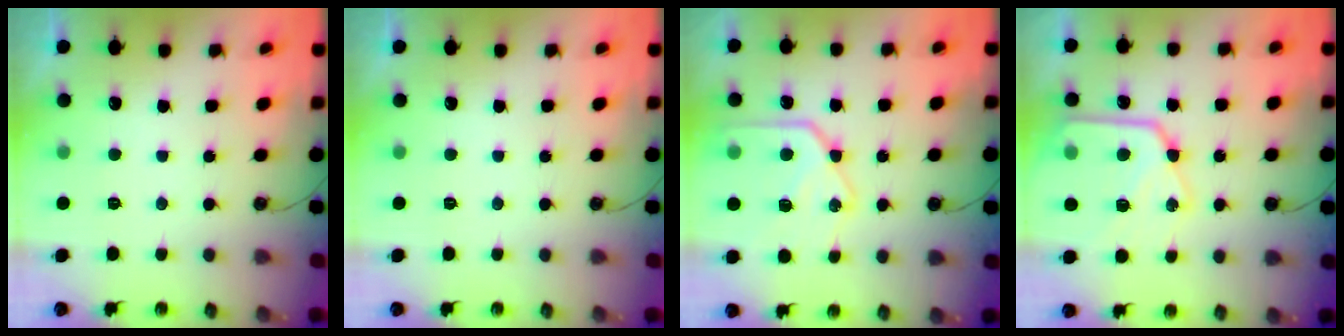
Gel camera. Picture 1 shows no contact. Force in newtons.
{"total": 0.0}
{"total": 16.5, "press": 16.4, "slide": 1.6}
{"total": 18.8, "press": 18.7, "slide": 1.9}